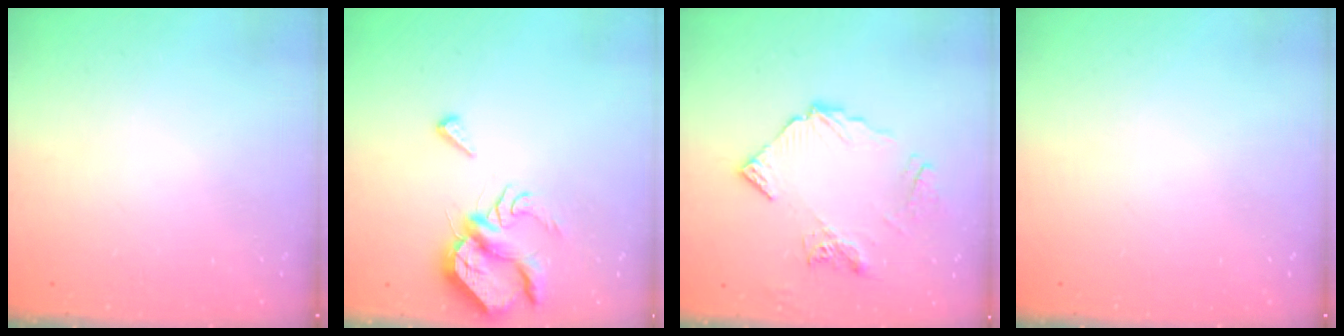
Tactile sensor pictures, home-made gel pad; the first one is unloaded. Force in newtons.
{"total": 7.7, "press": 7.6, "slide": 0.3}
{"total": 11.0, "press": 10.9, "slide": 1.3}
{"total": 0.0}